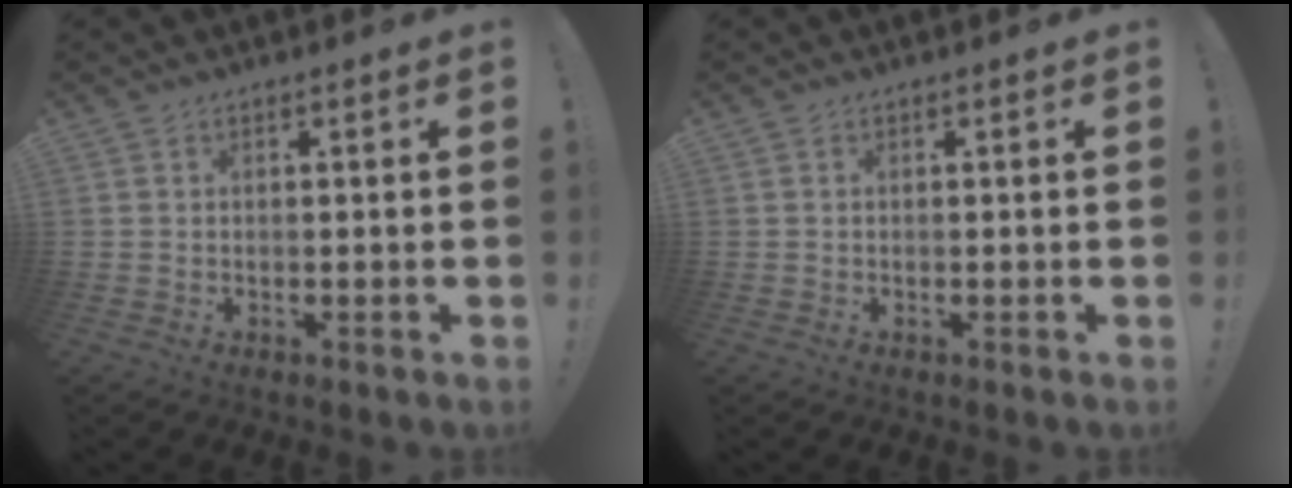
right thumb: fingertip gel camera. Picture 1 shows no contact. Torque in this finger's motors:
{"motor_torque": [0.00, 0.00, 0.00, 0.00, 0.00]}